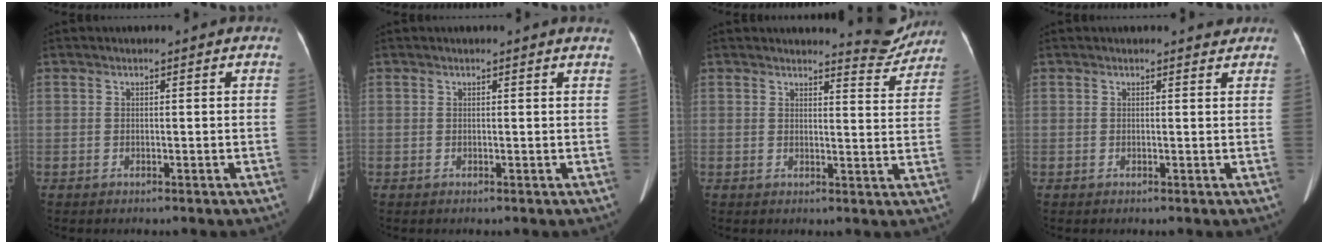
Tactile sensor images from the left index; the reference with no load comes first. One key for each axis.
{"total": 1.2, "fx": 1.2, "fy": -0.1, "fz": 0.3, "tx": -0.018, "ty": -0.004, "tz": 0.007}
{"total": 5.1, "fx": 5.0, "fy": 0.4, "fz": 0.0, "tx": 0.002, "ty": -0.031, "tz": 0.050}
{"total": 1.2, "fx": 1.2, "fy": 0.3, "fz": 0.1, "tx": -0.008, "ty": -0.005, "tz": 0.009}